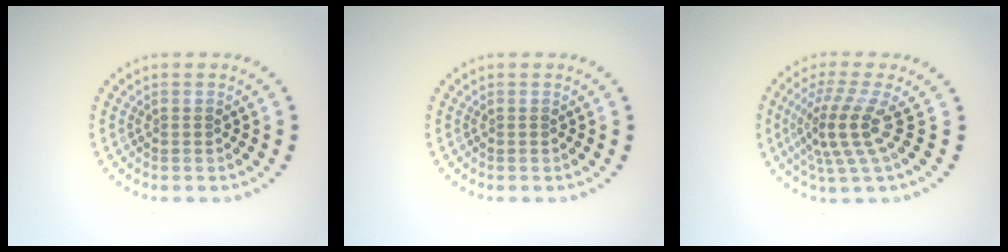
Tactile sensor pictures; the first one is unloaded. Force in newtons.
{"total": 0.0}
{"total": 4.0, "press": 2.8, "slide": 2.9}